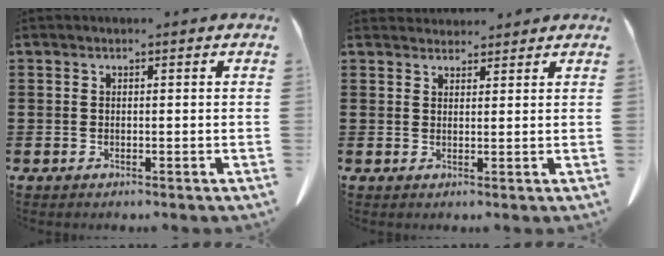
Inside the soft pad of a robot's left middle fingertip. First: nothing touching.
{"total": 2.4, "force": [2.4, 0.5, -0.1], "torque": [-0.005, -0.005, 0.047]}